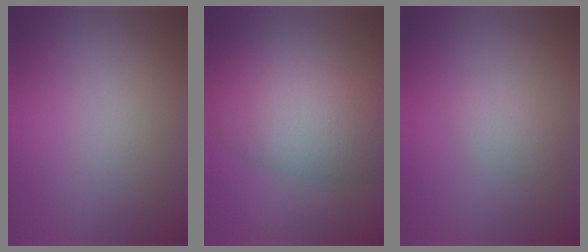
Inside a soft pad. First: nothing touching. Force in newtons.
{"total": 8.6, "press": 8.6, "slide": 0.3}
{"total": 1.1, "press": 1.1, "slide": 0.1}